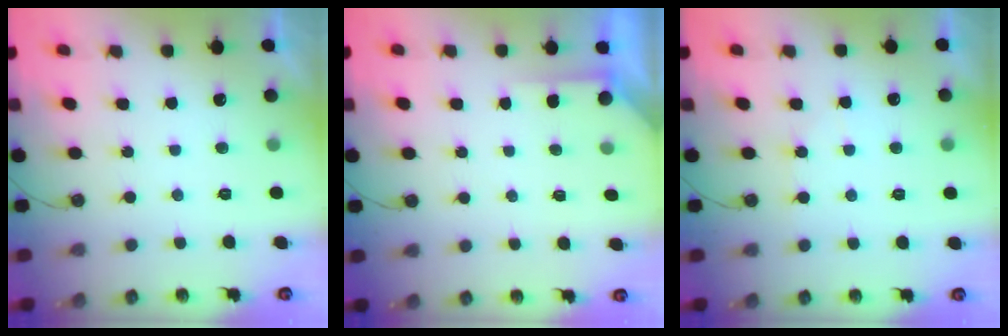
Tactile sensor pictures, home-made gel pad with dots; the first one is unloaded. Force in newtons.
{"total": 1.8, "press": 1.8, "slide": 0.3}
{"total": 3.3, "press": 3.2, "slide": 0.4}